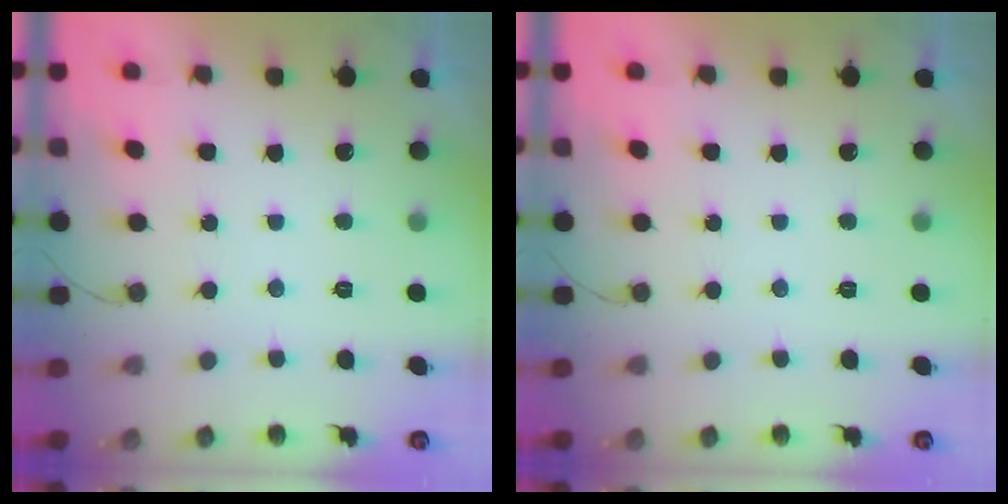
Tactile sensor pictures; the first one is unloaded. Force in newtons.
{"total": 0.0}